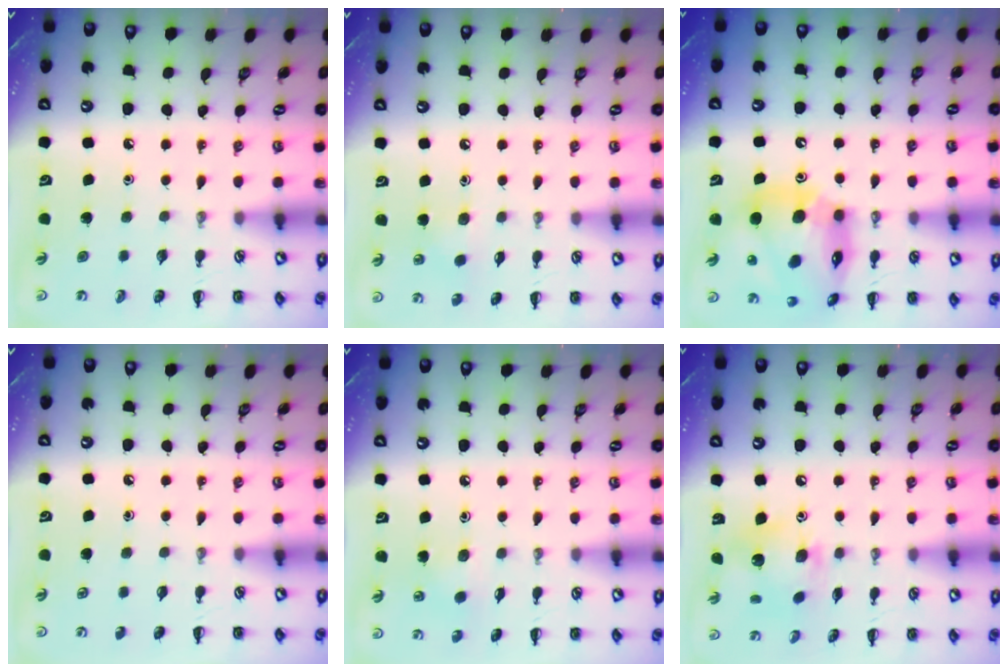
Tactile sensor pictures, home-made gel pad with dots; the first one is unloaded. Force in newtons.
{"total": 6.0, "press": 5.9, "slide": 1.3}
{"total": 17.4, "press": 16.7, "slide": 5.1}
{"total": 0.0}
{"total": 2.6, "press": 2.5, "slide": 0.9}
{"total": 8.1, "press": 8.1, "slide": 0.2}